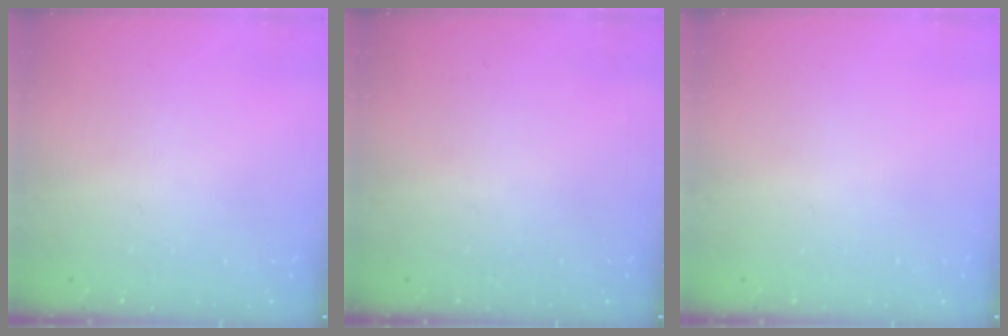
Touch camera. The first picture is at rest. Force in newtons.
{"total": 0.0}
{"total": 0.0}